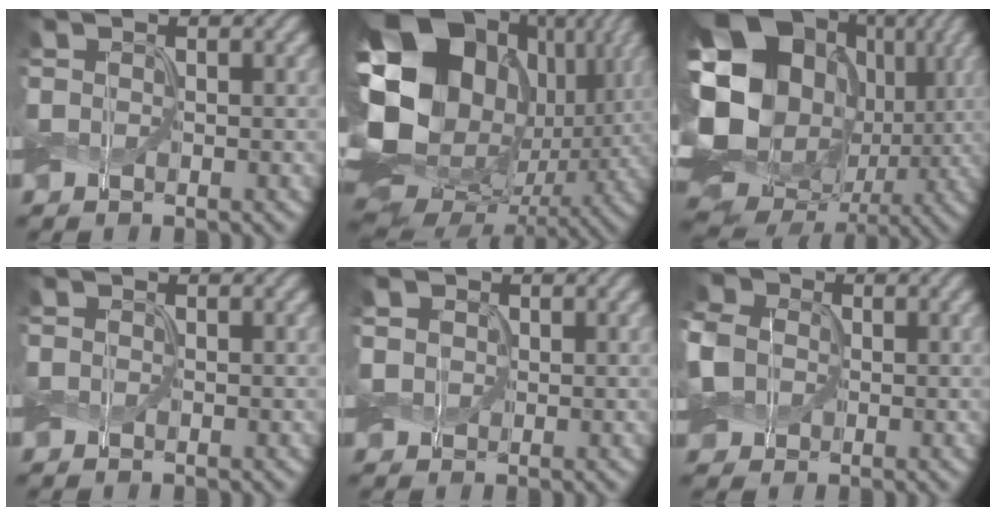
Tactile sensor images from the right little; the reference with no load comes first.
{"total": 22.9, "force": [4.0, 18.1, 13.4], "torque": [-0.293, 0.001, 0.054]}
{"total": 22.8, "force": [2.9, 19.1, 12.0], "torque": [-0.249, 0.003, 0.028]}
{"total": 0.0}
{"total": 1.9, "force": [0.6, 1.6, 0.8], "torque": [-0.029, 0.002, 0.008]}
{"total": 6.9, "force": [0.3, 5.8, 3.8], "torque": [-0.104, 0.019, -0.012]}